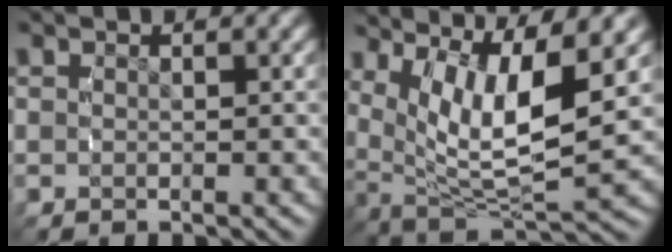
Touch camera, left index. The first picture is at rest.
{"total": 10.3, "force": [1.0, 6.0, 8.3], "torque": [-0.157, -0.036, 0.031]}